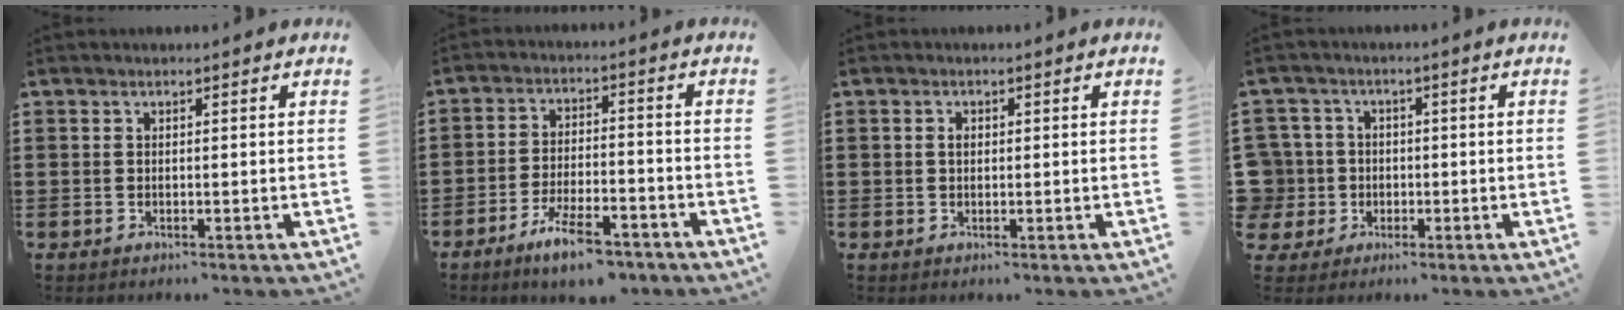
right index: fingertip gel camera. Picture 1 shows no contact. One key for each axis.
{"total": 7.5, "fx": -5.6, "fy": 1.6, "fz": 4.7, "tx": -0.093, "ty": 0.000, "tz": -0.101}
{"total": 0.9, "fx": 0.2, "fy": 0.6, "fz": 0.7, "tx": -0.015, "ty": 0.004, "tz": 0.003}
{"total": 5.5, "fx": -0.7, "fy": 5.4, "fz": 1.1, "tx": -0.064, "ty": 0.007, "tz": -0.018}